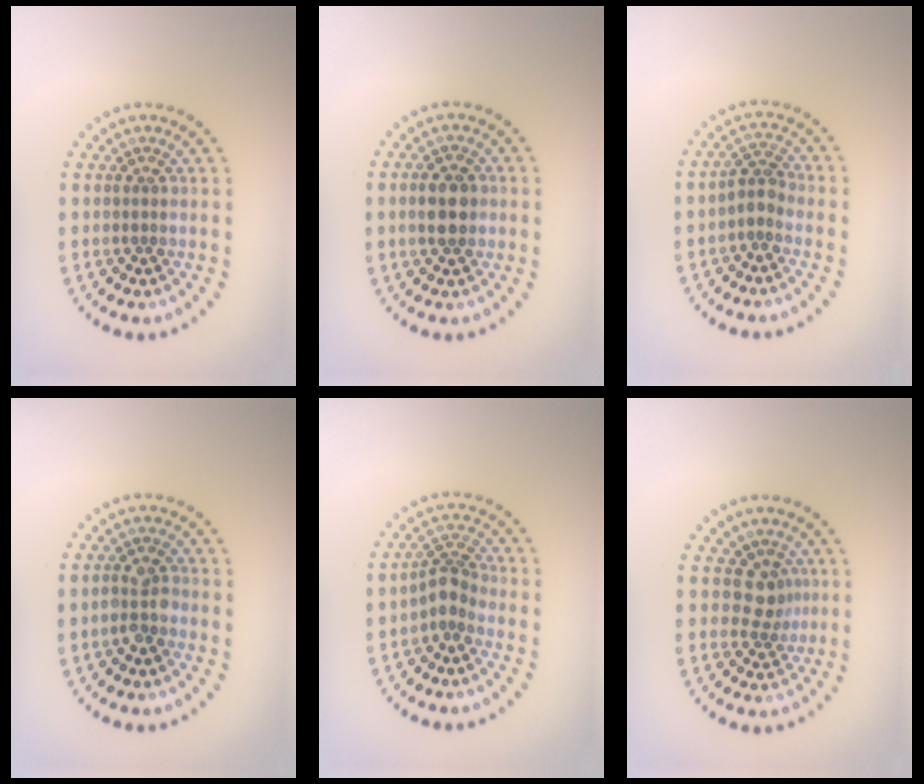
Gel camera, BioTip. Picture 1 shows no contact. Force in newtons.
{"total": 3.3, "press": 3.3, "slide": 0.1}
{"total": 1.9, "press": 1.6, "slide": 1.1}
{"total": 2.4, "press": 2.2, "slide": 0.9}
{"total": 2.5, "press": 1.8, "slide": 1.7}
{"total": 2.2, "press": 1.6, "slide": 1.5}